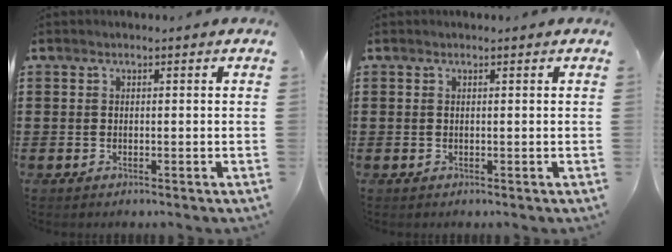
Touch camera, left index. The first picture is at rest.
{"total": 0.0}